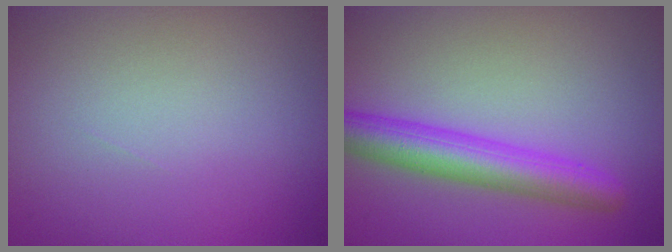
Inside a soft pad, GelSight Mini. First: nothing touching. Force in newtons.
{"total": 5.0, "press": 5.0, "slide": 0.1}